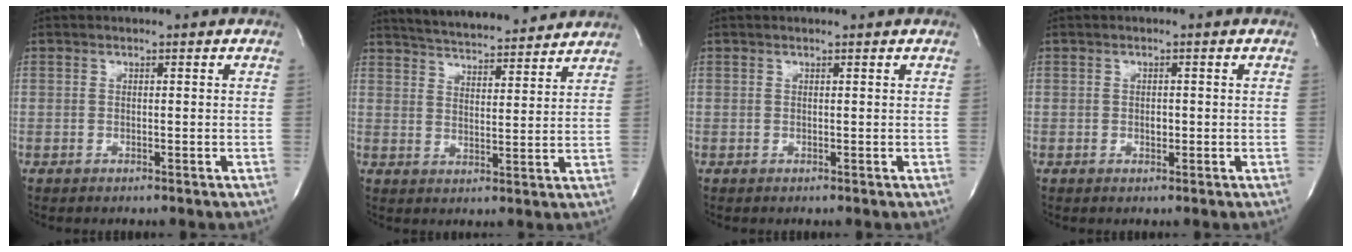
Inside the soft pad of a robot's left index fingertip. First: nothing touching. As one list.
[{"total": 15.3, "force": [14.3, 2.0, 5.1], "torque": [-0.084, 0.017, 0.206]}, {"total": 0.8, "force": [0.7, -0.1, 0.2], "torque": [-0.006, 0.002, 0.011]}, {"total": 1.1, "force": [-0.3, 0.8, 0.8], "torque": [-0.013, 0.001, -0.005]}]